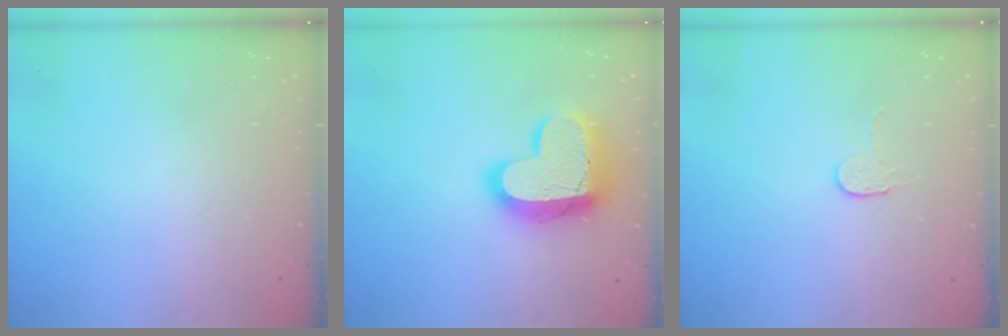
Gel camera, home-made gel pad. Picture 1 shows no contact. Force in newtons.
{"total": 17.8, "press": 17.8, "slide": 1.5}
{"total": 2.7, "press": 2.7, "slide": 0.2}